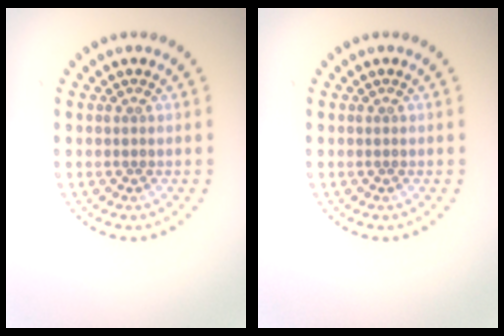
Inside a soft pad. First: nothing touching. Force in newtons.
{"total": 0.0}